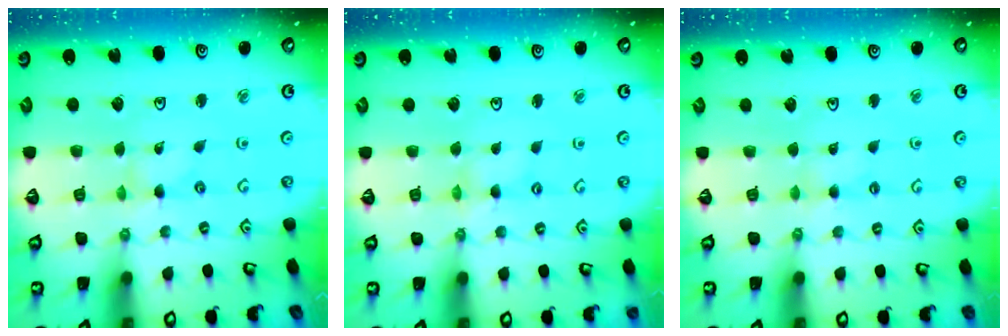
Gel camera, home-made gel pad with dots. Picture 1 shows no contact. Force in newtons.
{"total": 1.7, "press": 1.7, "slide": 0.2}
{"total": 1.5, "press": 1.5, "slide": 0.3}